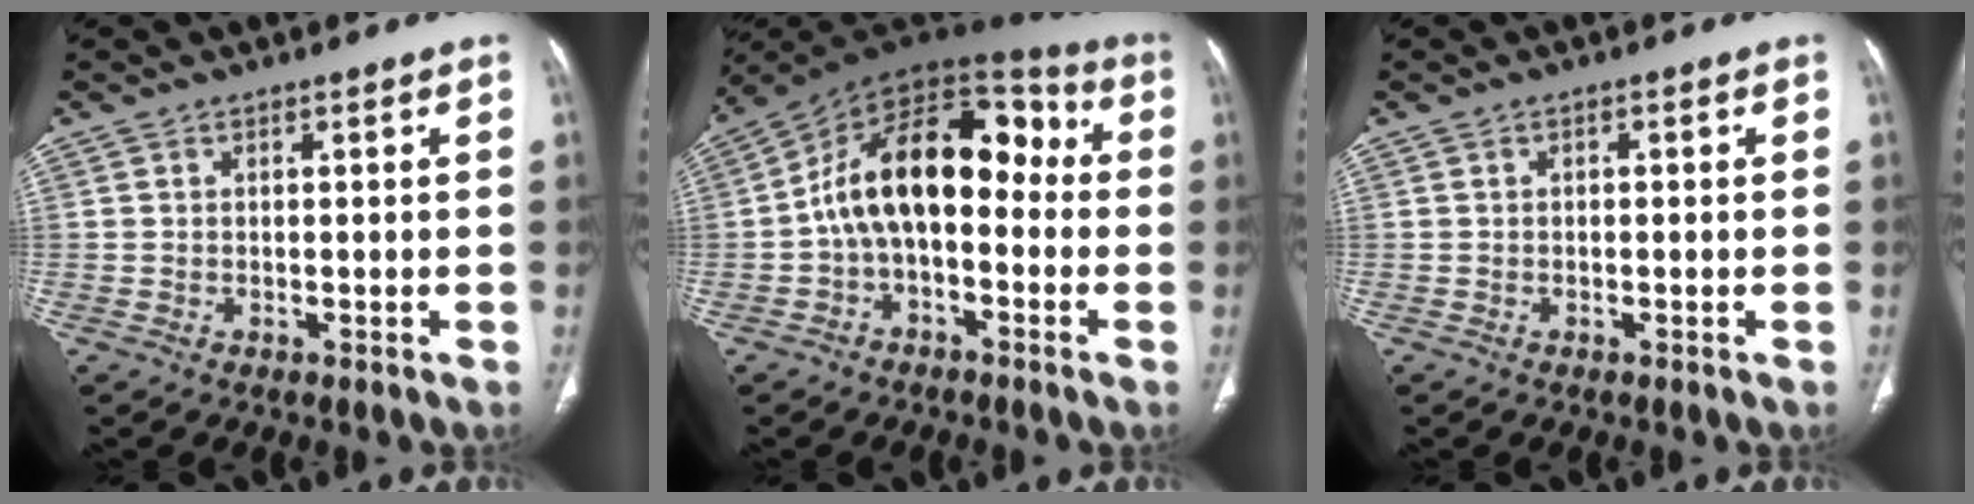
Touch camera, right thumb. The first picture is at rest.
{"total": 16.9, "force": [-1.1, 10.0, 13.5], "torque": [-0.190, 0.067, -0.033]}
{"total": 0.5, "force": [0.0, 0.3, 0.4], "torque": [-0.008, 0.001, 0.000]}